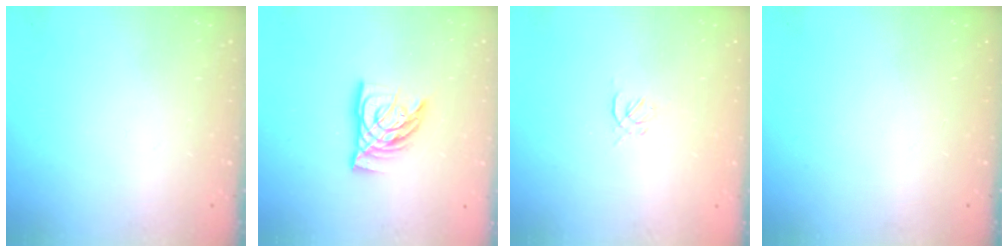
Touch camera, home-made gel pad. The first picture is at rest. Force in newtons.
{"total": 11.0, "press": 11.0, "slide": 1.0}
{"total": 0.7, "press": 0.5, "slide": 0.5}
{"total": 0.0}